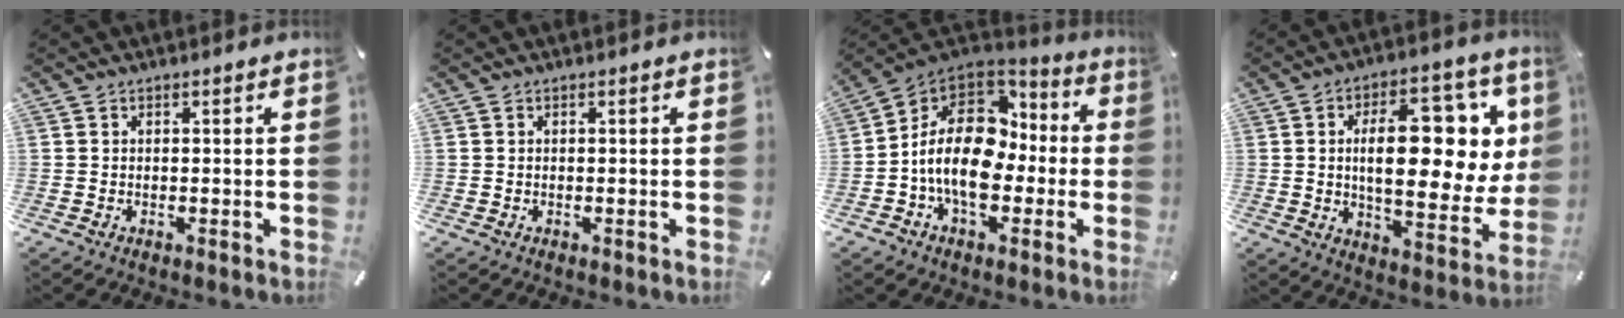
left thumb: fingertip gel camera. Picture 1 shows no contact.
{"total": 0.0}
{"total": 17.5, "force": [-1.9, 12.5, 12.2], "torque": [-0.245, 0.009, -0.030]}
{"total": 20.9, "force": [4.8, 9.8, 17.8], "torque": [-0.259, -0.021, 0.073]}